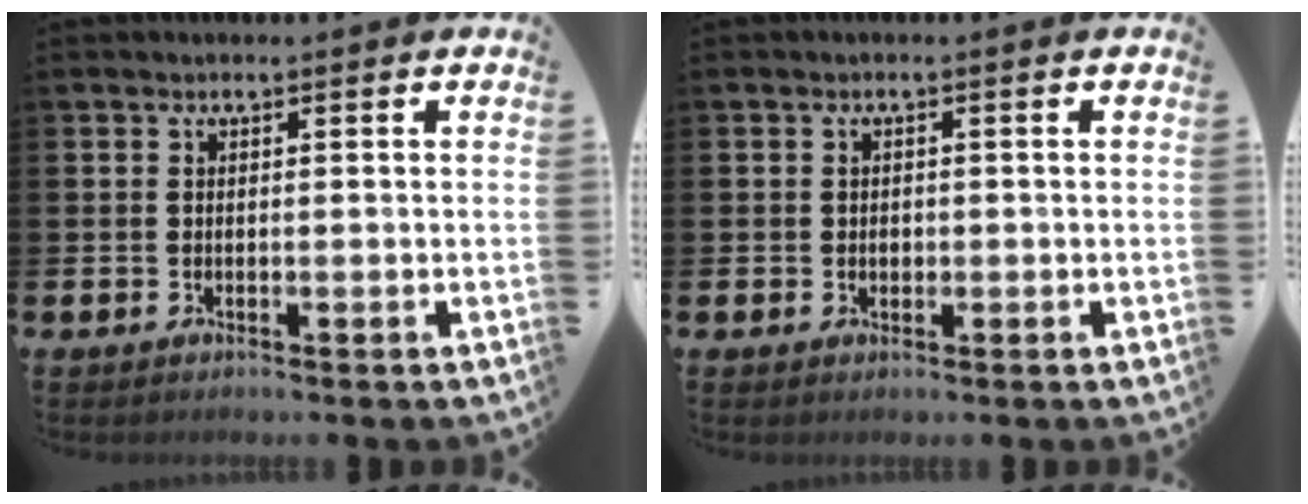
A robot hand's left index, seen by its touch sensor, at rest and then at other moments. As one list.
[{"total": 1.0, "force": [0.0, 0.8, 0.5], "torque": [0.001, 0.002, -0.005]}]